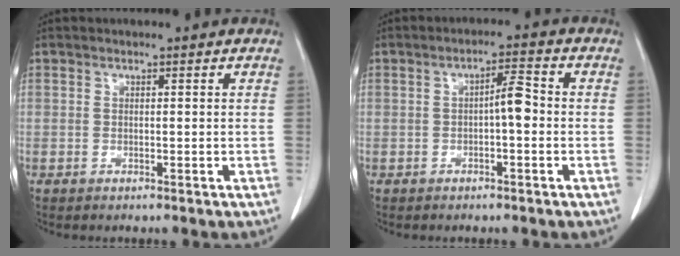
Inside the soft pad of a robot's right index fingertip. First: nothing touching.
{"total": 3.6, "force": [-0.4, 0.7, 3.5], "torque": [-0.053, 0.009, -0.008]}